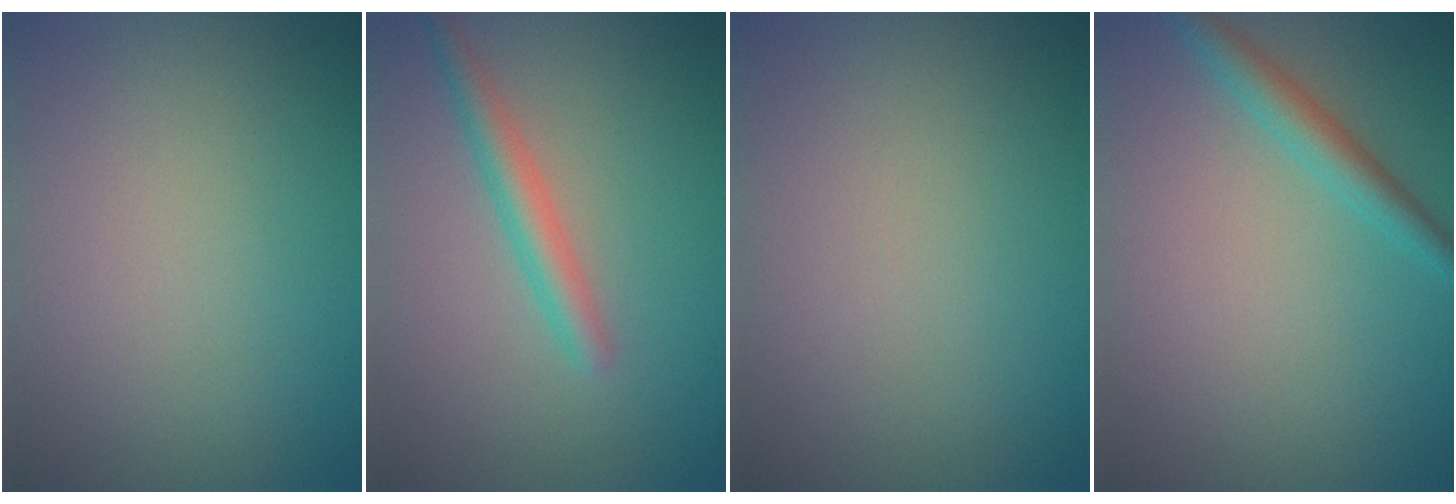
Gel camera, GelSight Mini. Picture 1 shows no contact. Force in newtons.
{"total": 2.5, "press": 2.5, "slide": 0.1}
{"total": 0.0}
{"total": 2.6, "press": 2.5, "slide": 0.1}